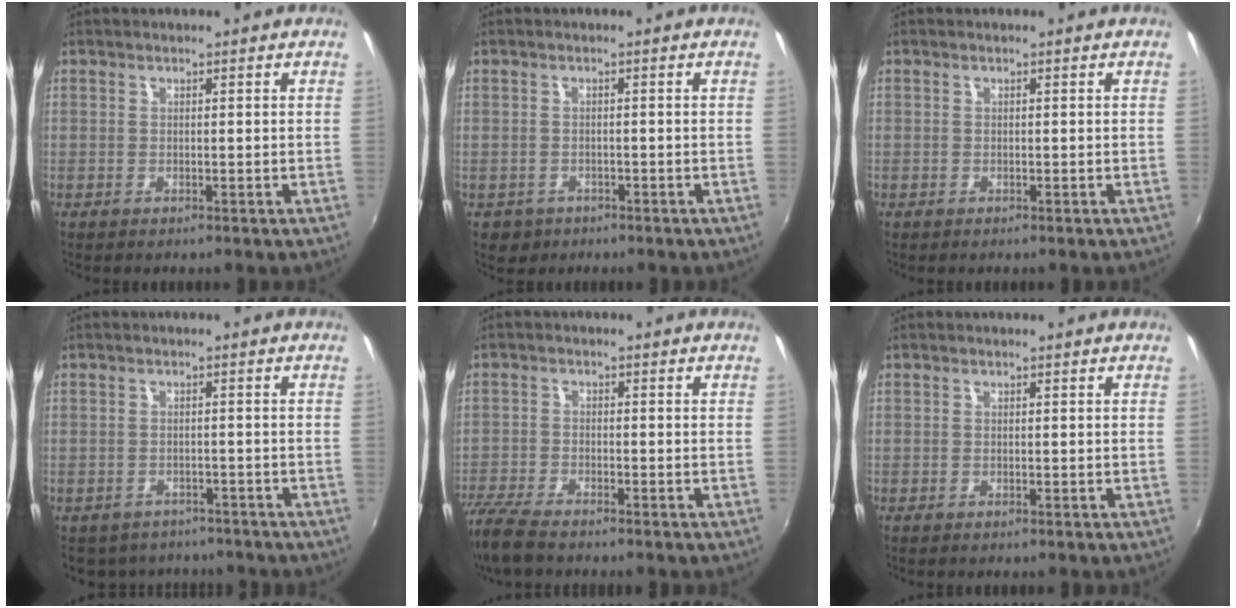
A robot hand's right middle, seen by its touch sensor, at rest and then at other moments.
{"total": 3.1, "force": [-1.5, 2.6, 1.0], "torque": [-0.028, -0.003, -0.017]}
{"total": 0.6, "force": [-0.4, 0.4, 0.0], "torque": [0.000, -0.001, -0.008]}
{"total": 7.9, "force": [-6.7, 3.6, 1.9], "torque": [-0.047, -0.007, -0.088]}
{"total": 8.5, "force": [-7.2, 1.7, 4.2], "torque": [-0.117, -0.030, -0.137]}
{"total": 0.0}